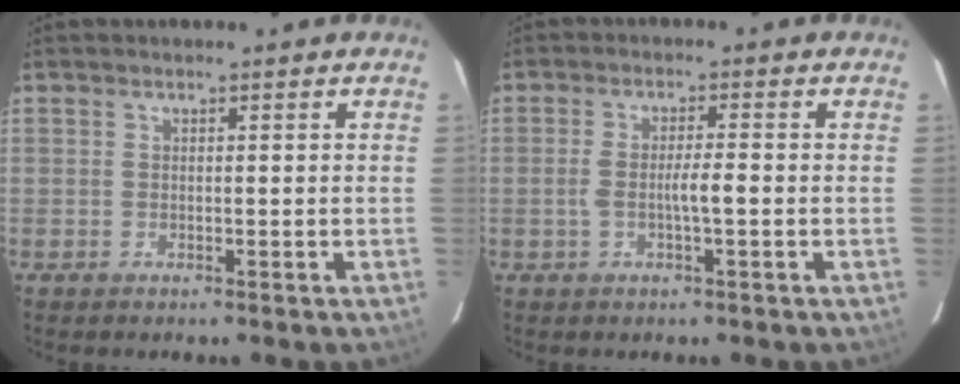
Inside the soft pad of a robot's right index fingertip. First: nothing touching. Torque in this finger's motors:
{"motor_torque": [0.67, -0.10, 0.17, 0.08]}